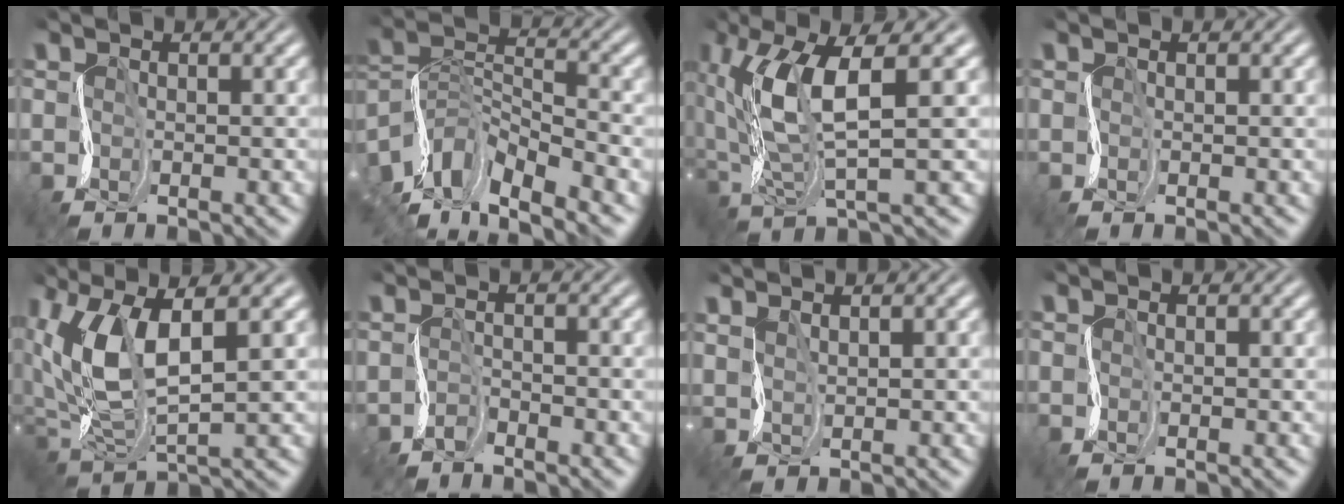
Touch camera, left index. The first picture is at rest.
{"total": 7.6, "force": [-5.1, 3.7, 4.1], "torque": [-0.075, 0.014, -0.108]}
{"total": 7.2, "force": [2.3, 2.0, 6.5], "torque": [-0.147, 0.009, 0.042]}
{"total": 0.0}
{"total": 7.1, "force": [3.1, 3.3, 5.5], "torque": [-0.134, 0.006, 0.058]}
{"total": 1.1, "force": [-0.6, -0.4, -0.8], "torque": [0.008, 0.006, -0.020]}
{"total": 2.0, "force": [1.9, -0.3, -0.6], "torque": [0.009, 0.007, 0.039]}
{"total": 0.0}